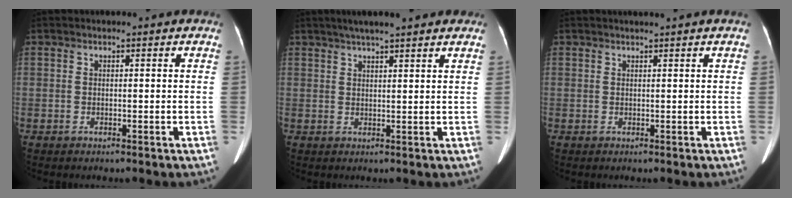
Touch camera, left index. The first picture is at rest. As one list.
[{"total": 8.9, "force": [7.1, 0.8, 5.2], "torque": [-0.076, 0.030, 0.092]}, {"total": 1.8, "force": [1.6, -0.5, 0.7], "torque": [-0.009, 0.006, 0.029]}]